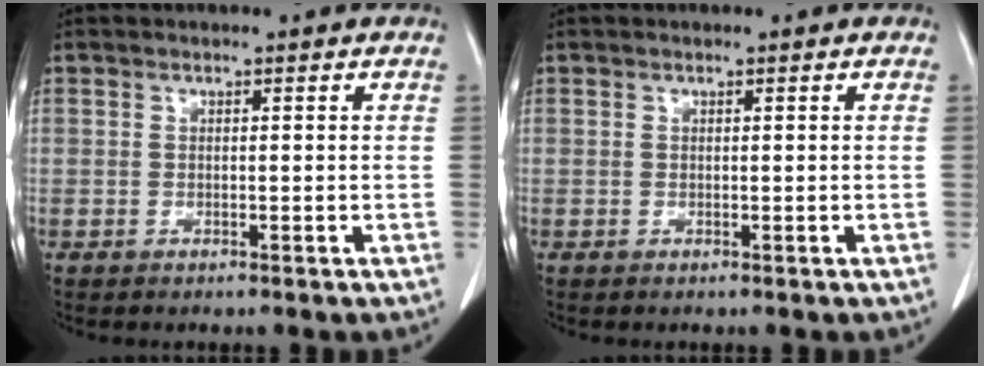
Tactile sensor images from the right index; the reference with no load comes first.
{"total": 0.0}